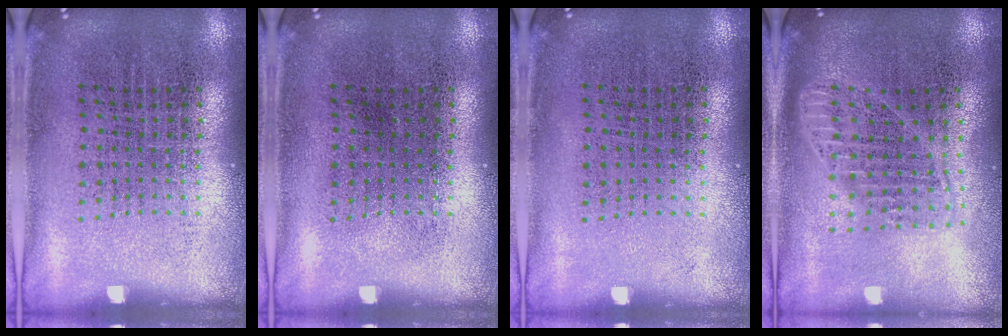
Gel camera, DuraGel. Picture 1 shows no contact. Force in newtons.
{"total": 0.0}
{"total": 0.0}
{"total": 1.8, "press": 1.5, "slide": 0.9}